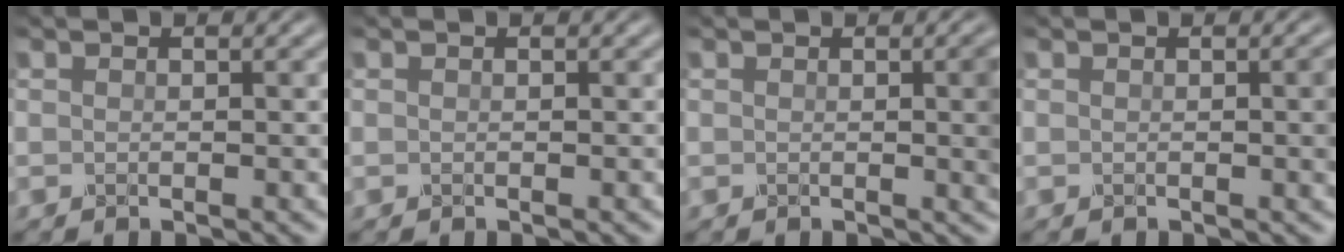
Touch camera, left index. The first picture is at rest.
{"total": 0.0}
{"total": 2.6, "force": [0.1, 0.6, 2.5], "torque": [-0.024, 0.003, -0.002]}
{"total": 1.5, "force": [0.0, 0.3, 1.5], "torque": [-0.016, 0.002, -0.002]}